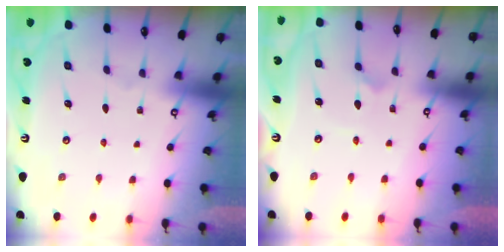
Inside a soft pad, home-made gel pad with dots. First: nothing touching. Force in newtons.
{"total": 2.3, "press": 2.3, "slide": 0.2}